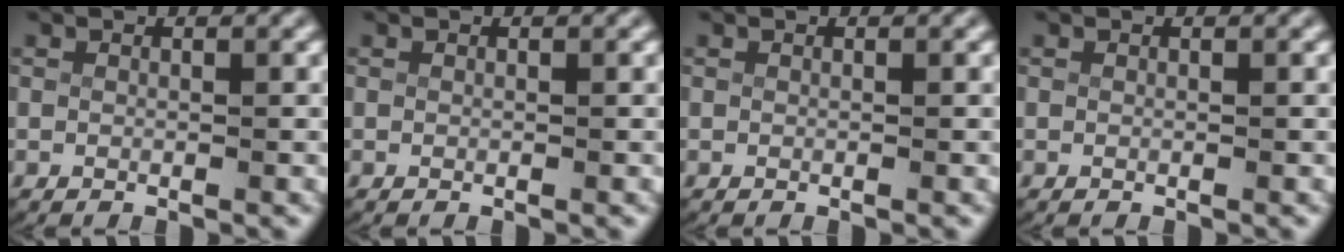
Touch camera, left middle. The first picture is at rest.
{"total": 0.0}
{"total": 0.0}
{"total": 0.0}